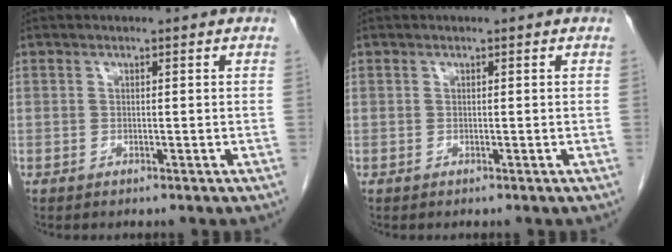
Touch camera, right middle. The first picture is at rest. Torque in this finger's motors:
{"motor_torque": [0.00, 0.00, 0.00, -0.01]}